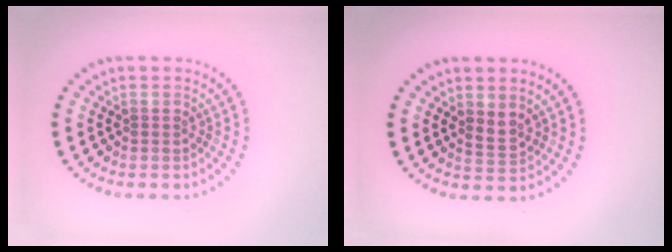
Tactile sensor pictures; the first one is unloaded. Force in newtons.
{"total": 1.4, "press": 1.2, "slide": 0.7}